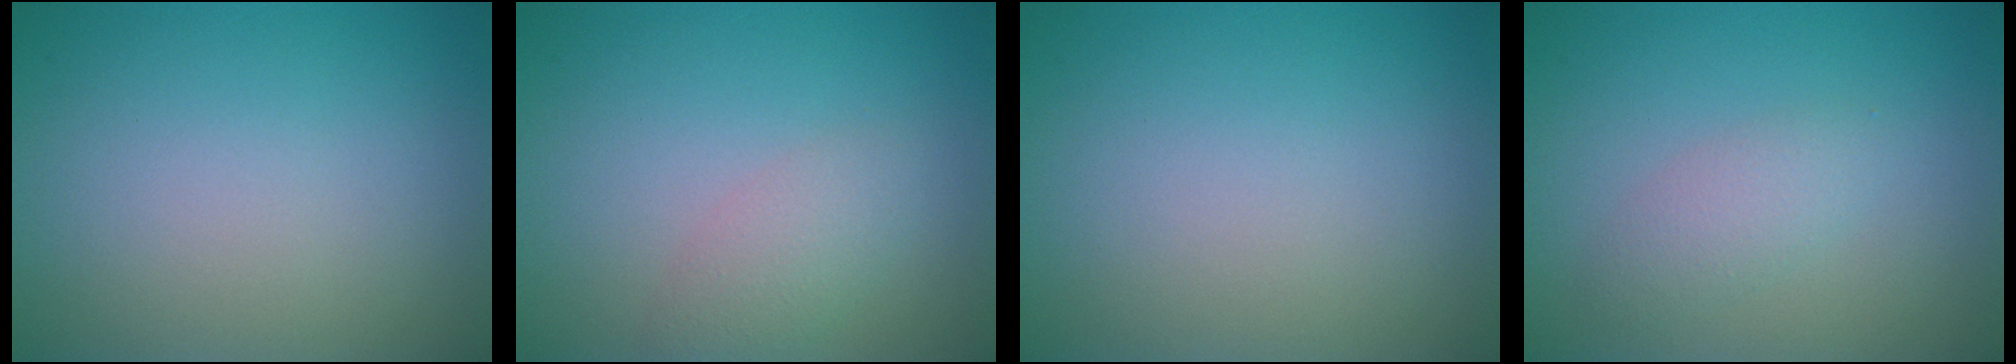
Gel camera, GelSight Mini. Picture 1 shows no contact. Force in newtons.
{"total": 2.1, "press": 2.1, "slide": 0.1}
{"total": 0.0}
{"total": 1.9, "press": 1.9, "slide": 0.1}